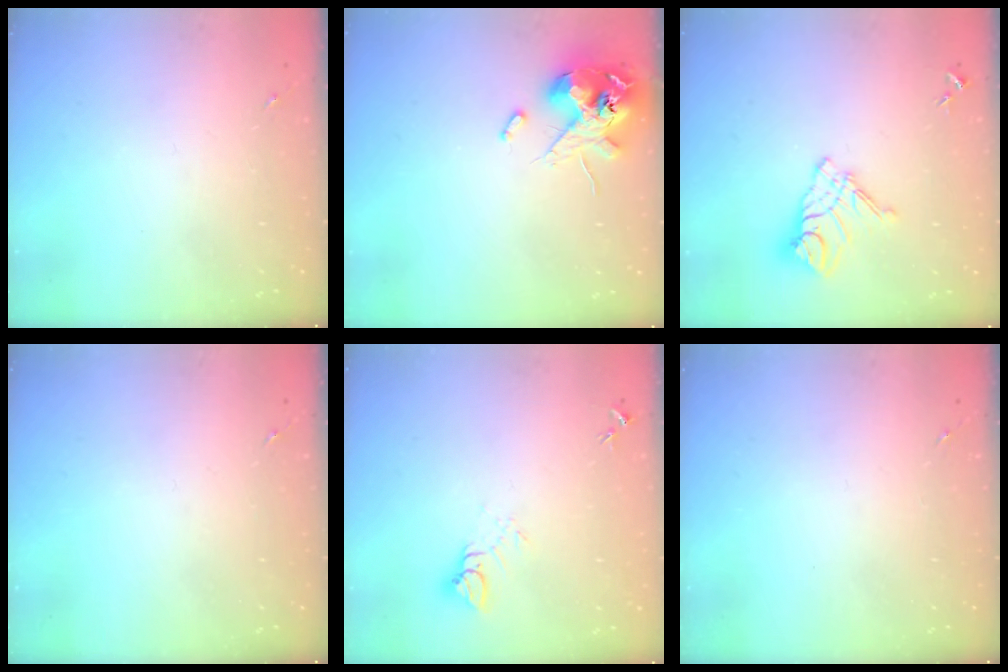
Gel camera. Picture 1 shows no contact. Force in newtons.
{"total": 13.1, "press": 12.9, "slide": 2.2}
{"total": 12.6, "press": 12.5, "slide": 1.3}
{"total": 0.0}
{"total": 5.0, "press": 5.0, "slide": 0.4}
{"total": 0.0}